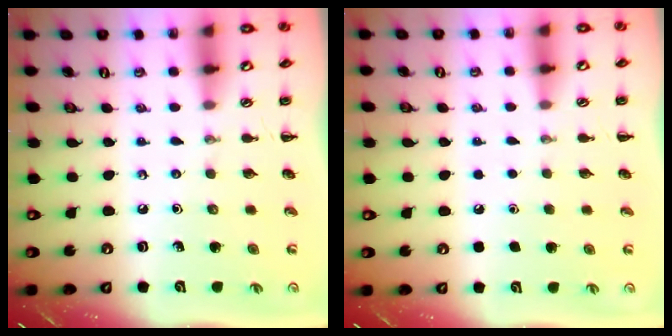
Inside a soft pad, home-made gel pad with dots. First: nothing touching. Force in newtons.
{"total": 1.6, "press": 1.6, "slide": 0.1}